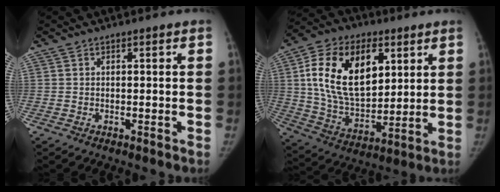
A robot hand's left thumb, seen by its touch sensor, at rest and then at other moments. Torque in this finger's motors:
{"motor_torque": [0.32, 0.98, 1.71, -1.06, 0.15]}